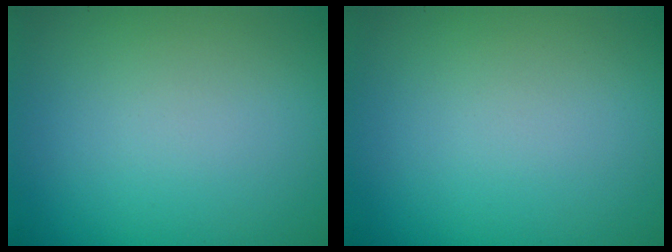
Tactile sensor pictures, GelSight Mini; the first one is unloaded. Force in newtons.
{"total": 0.0}